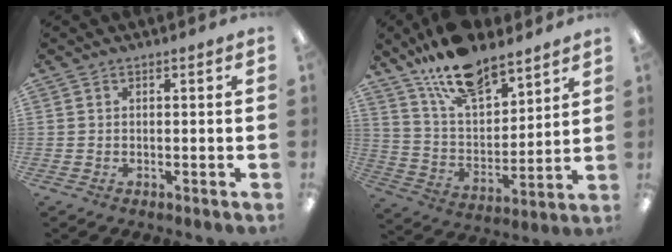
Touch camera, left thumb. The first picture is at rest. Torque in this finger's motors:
{"motor_torque": [2.50, 1.31, 1.38, -1.39, 0.19]}